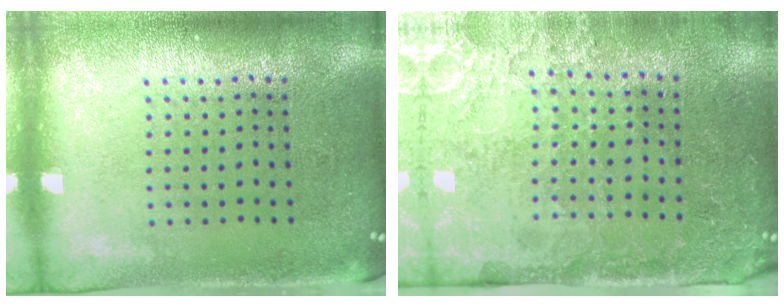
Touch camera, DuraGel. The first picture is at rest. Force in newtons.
{"total": 3.4, "press": 3.4, "slide": 0.6}